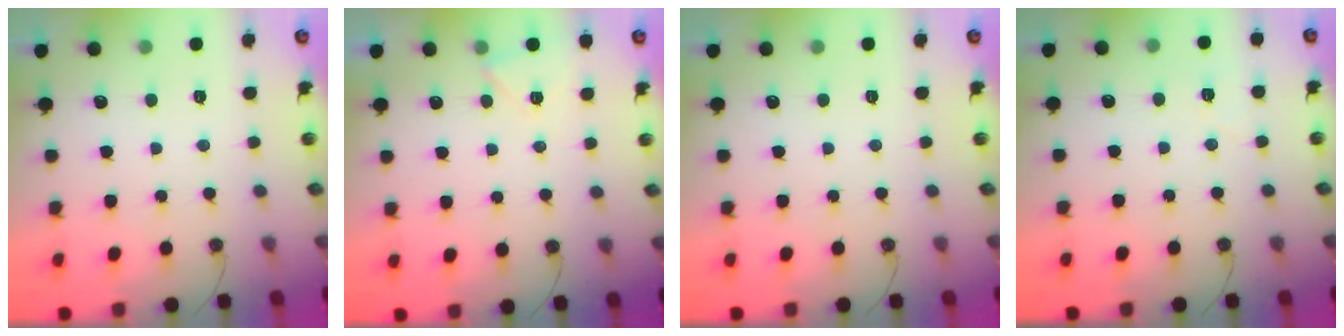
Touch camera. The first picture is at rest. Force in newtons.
{"total": 4.5, "press": 3.8, "slide": 2.4}
{"total": 0.0}
{"total": 5.0, "press": 4.2, "slide": 2.6}